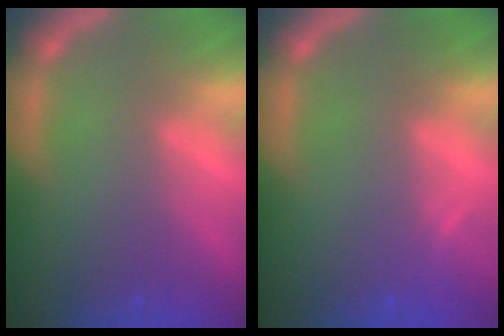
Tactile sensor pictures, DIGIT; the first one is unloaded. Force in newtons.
{"total": 0.9}